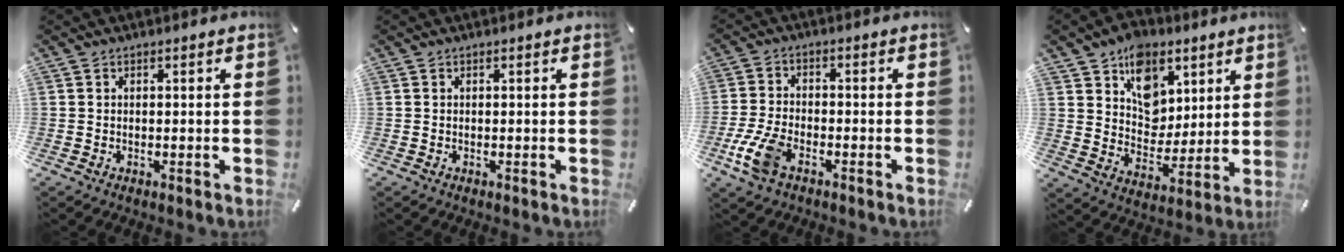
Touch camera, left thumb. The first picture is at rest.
{"total": 0.0}
{"total": 8.0, "force": [-3.9, 4.3, 5.6], "torque": [-0.130, 0.004, -0.073]}
{"total": 11.7, "force": [5.4, 9.6, 4.1], "torque": [-0.063, -0.037, 0.103]}